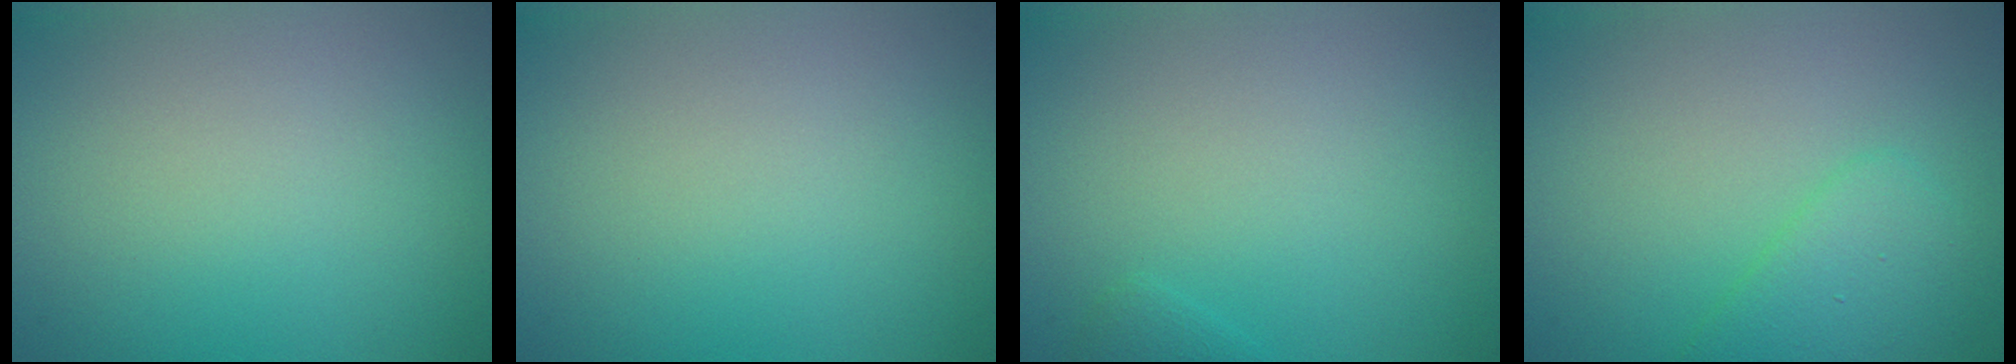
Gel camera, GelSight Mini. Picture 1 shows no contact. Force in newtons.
{"total": 0.0}
{"total": 0.7, "press": 0.7, "slide": 0.1}
{"total": 2.9, "press": 2.9, "slide": 0.3}